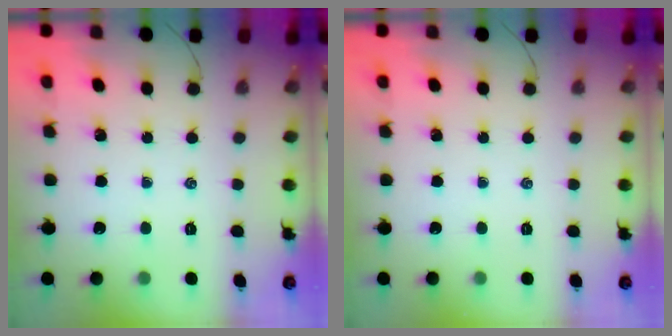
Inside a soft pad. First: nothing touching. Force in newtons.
{"total": 0.0}